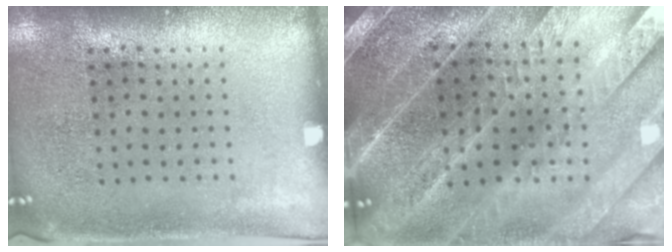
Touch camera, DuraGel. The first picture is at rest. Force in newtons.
{"total": 3.9, "press": 3.6, "slide": 1.5}